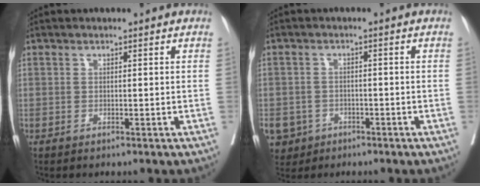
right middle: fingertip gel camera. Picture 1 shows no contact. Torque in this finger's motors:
{"motor_torque": [1.15, -0.99, 1.05, 0.21]}